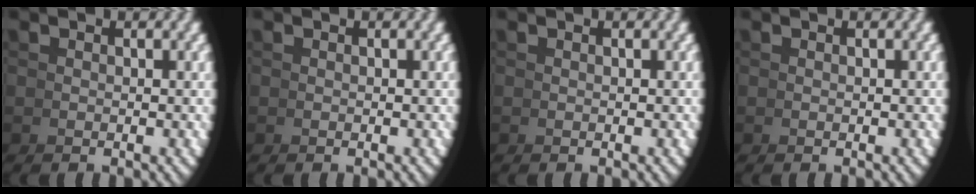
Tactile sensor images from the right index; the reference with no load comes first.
{"total": 0.0}
{"total": 0.0}
{"total": 0.0}